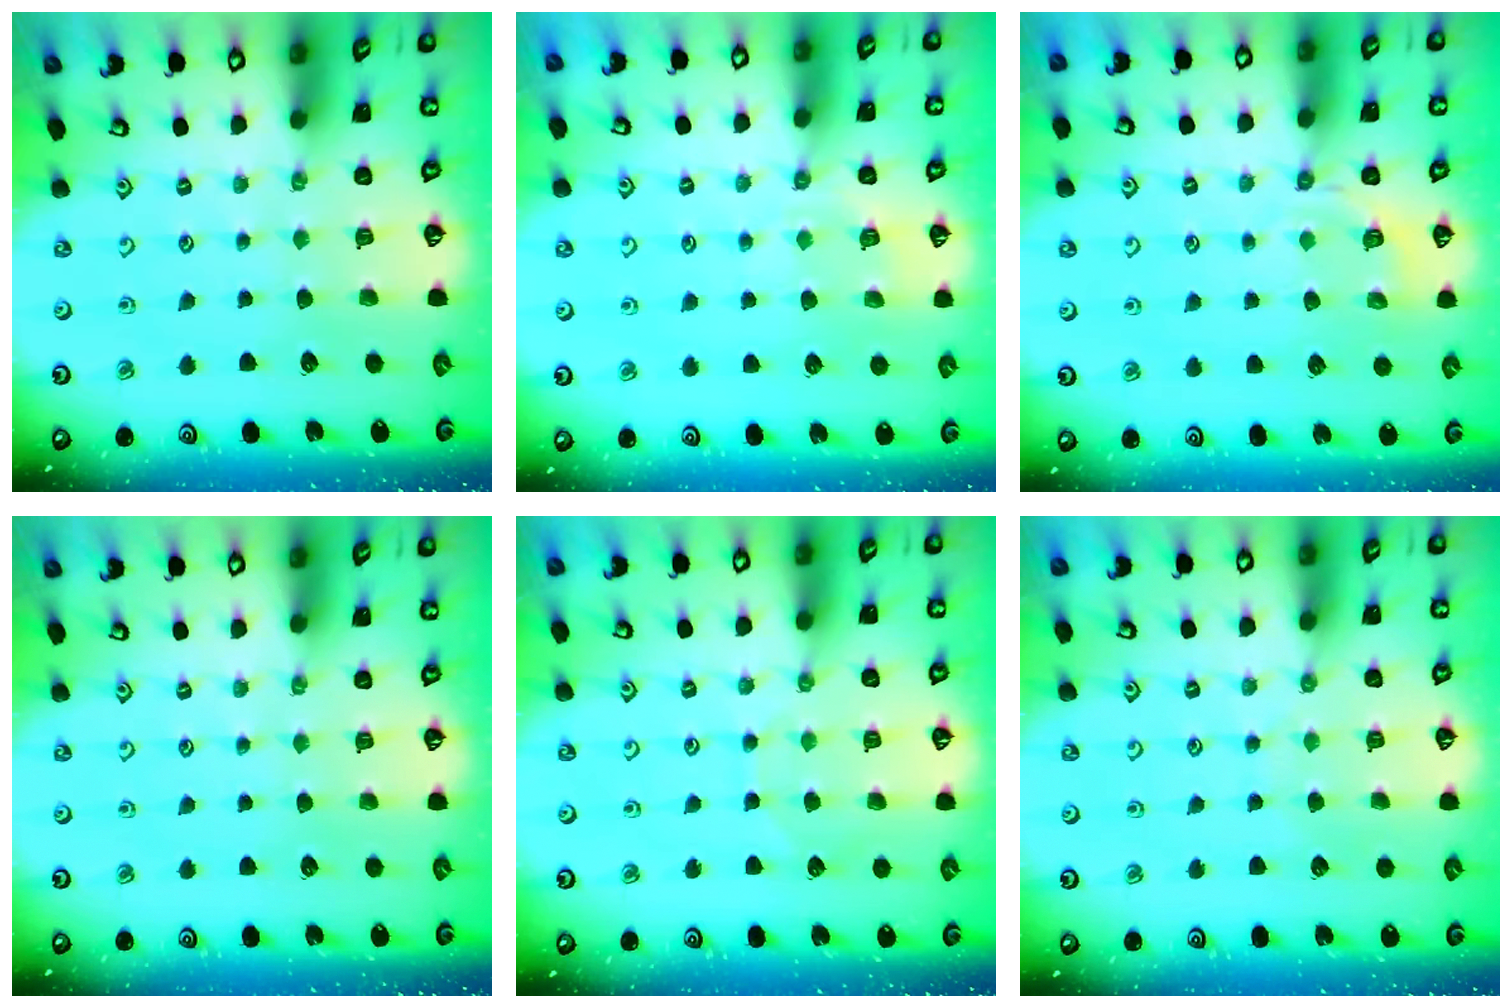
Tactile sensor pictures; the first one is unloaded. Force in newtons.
{"total": 4.5, "press": 4.4, "slide": 1.1}
{"total": 4.8, "press": 4.3, "slide": 2.2}
{"total": 0.0}
{"total": 5.2, "press": 5.2, "slide": 0.4}
{"total": 4.7, "press": 4.7, "slide": 0.4}